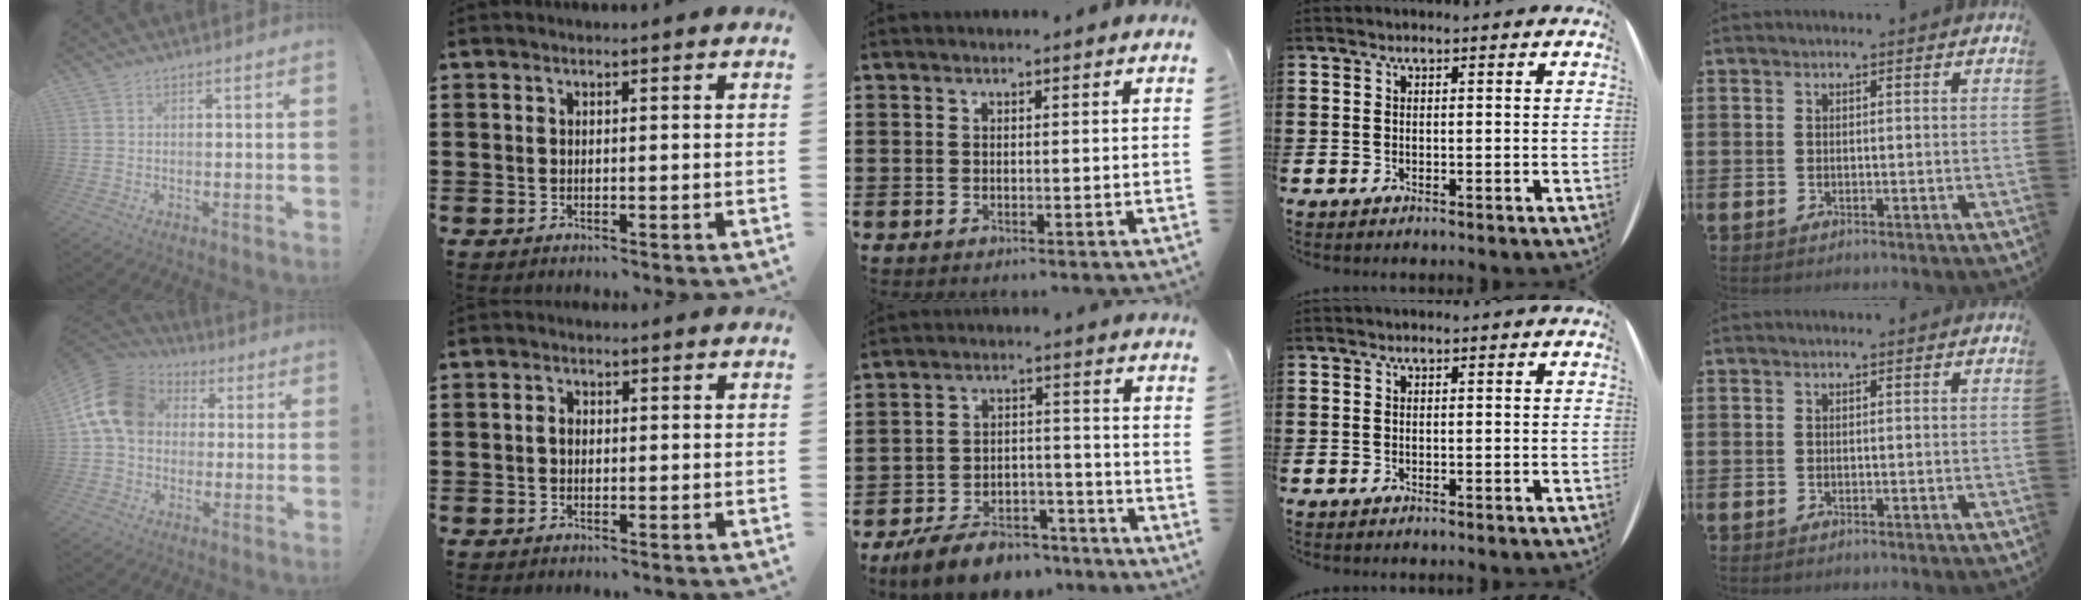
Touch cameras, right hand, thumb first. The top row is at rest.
{"thumb": {"total": 16.7, "force": [3.5, 12.7, 10.3], "torque": [-0.182, 0.008, 0.072]}, "index": {"total": 1.3, "force": [0.0, 0.9, 1.0], "torque": [-0.020, 0.004, -0.001]}, "middle": {"total": 7.9, "force": [-7.1, 2.3, 2.6], "torque": [-0.044, 0.024, -0.134]}}